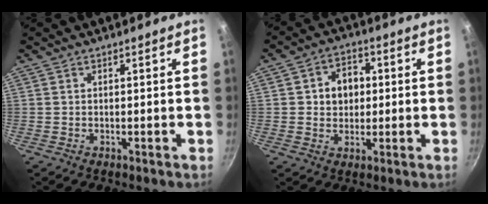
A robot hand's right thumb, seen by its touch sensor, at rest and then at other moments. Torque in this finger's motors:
{"motor_torque": [-0.73, 0.19, 0.24, -0.19, 0.08]}